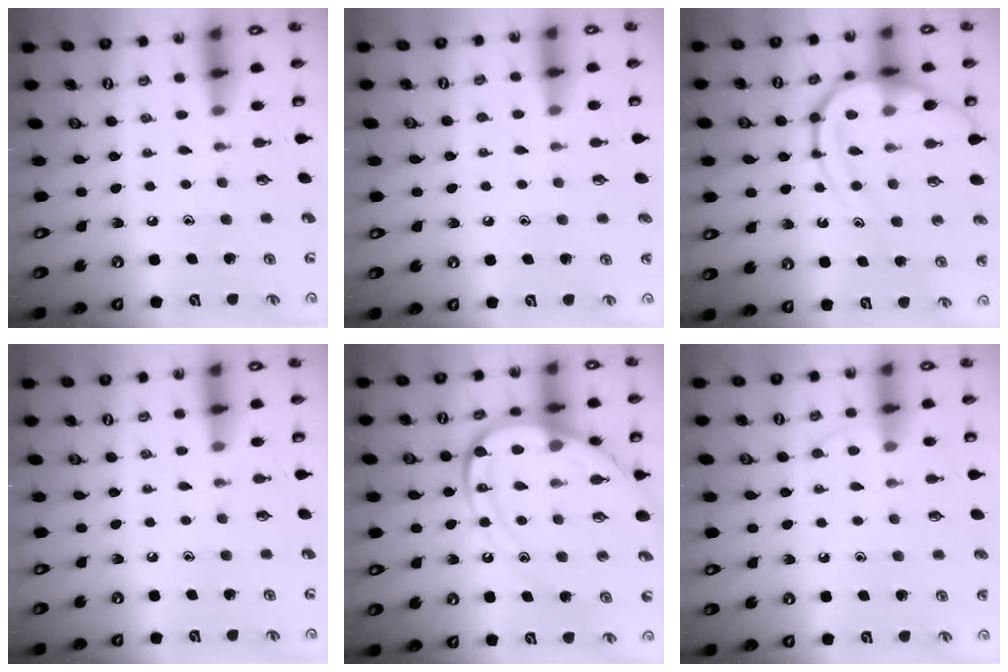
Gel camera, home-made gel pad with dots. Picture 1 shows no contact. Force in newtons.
{"total": 2.9, "press": 2.8, "slide": 0.3}
{"total": 14.0, "press": 14.0, "slide": 1.4}
{"total": 0.0}
{"total": 14.3, "press": 14.3, "slide": 1.2}
{"total": 7.2, "press": 7.2, "slide": 0.7}